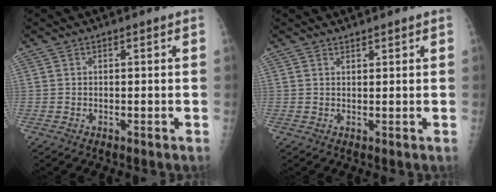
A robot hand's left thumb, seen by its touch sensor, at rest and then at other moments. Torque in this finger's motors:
{"motor_torque": [0.00, 0.12, -0.39, -0.11, -0.01]}